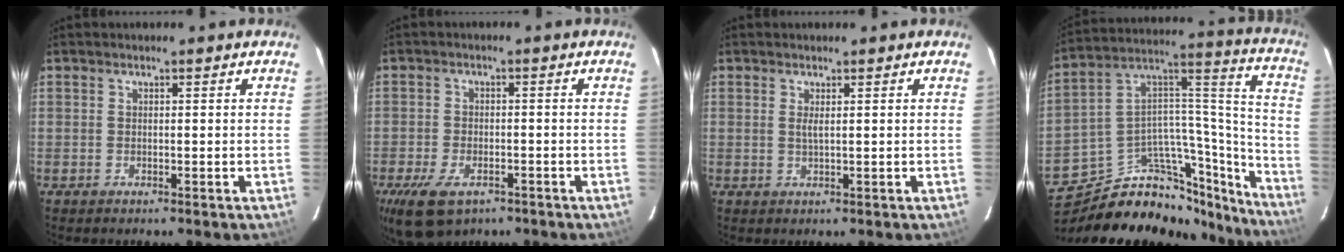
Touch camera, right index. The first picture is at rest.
{"total": 9.2, "force": [-5.4, 4.9, 5.5], "torque": [-0.130, -0.018, -0.092]}
{"total": 1.1, "force": [0.4, 0.0, 1.0], "torque": [-0.021, -0.001, 0.007]}
{"total": 26.3, "force": [-21.9, 11.3, 9.0], "torque": [-0.118, 0.093, -0.332]}